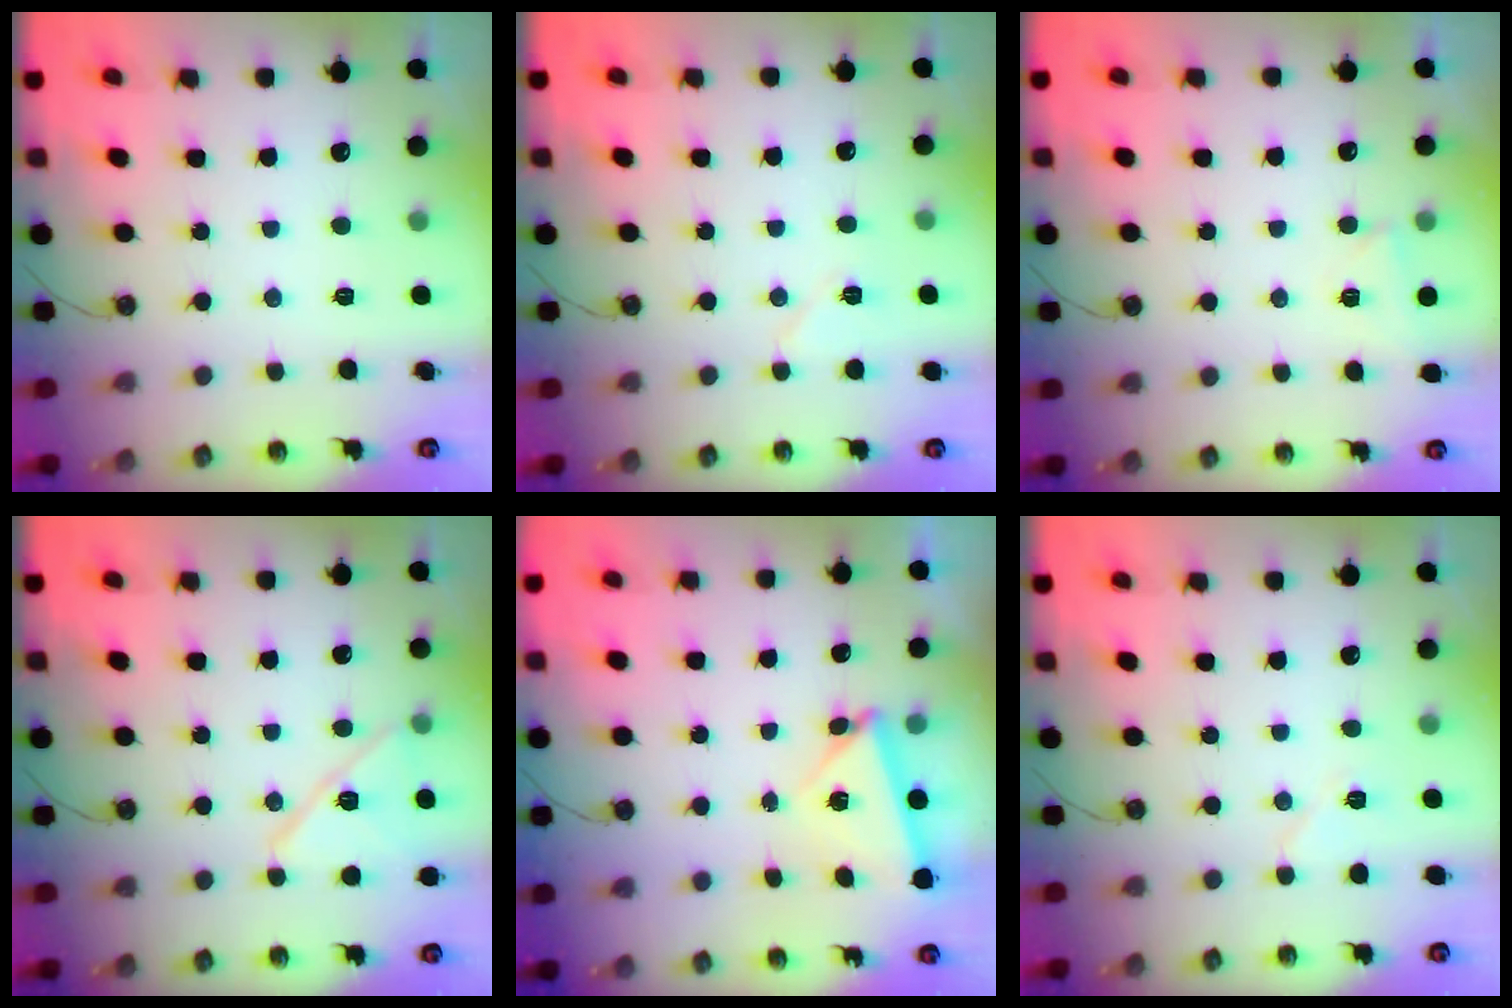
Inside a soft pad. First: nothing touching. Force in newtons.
{"total": 5.8, "press": 5.2, "slide": 2.6}
{"total": 2.8, "press": 2.7, "slide": 0.6}
{"total": 13.2, "press": 13.2, "slide": 0.6}
{"total": 4.5, "press": 4.0, "slide": 2.0}
{"total": 6.0, "press": 5.5, "slide": 2.4}